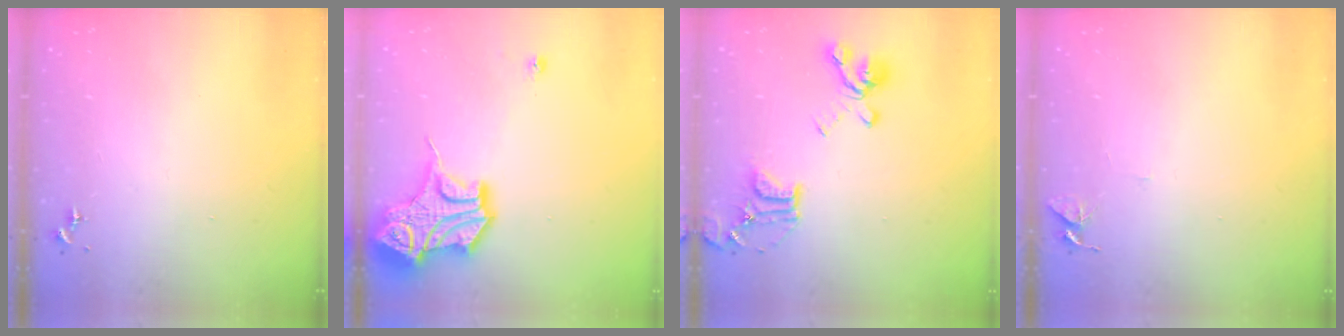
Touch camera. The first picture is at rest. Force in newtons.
{"total": 17.8, "press": 17.7, "slide": 2.0}
{"total": 18.0, "press": 17.9, "slide": 1.9}
{"total": 5.2, "press": 5.1, "slide": 0.4}